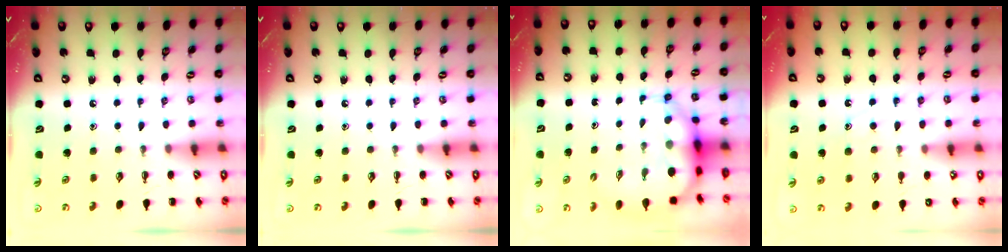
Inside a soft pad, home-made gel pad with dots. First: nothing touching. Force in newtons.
{"total": 0.0}
{"total": 8.7, "press": 8.3, "slide": 2.5}
{"total": 10.0, "press": 9.9, "slide": 0.7}